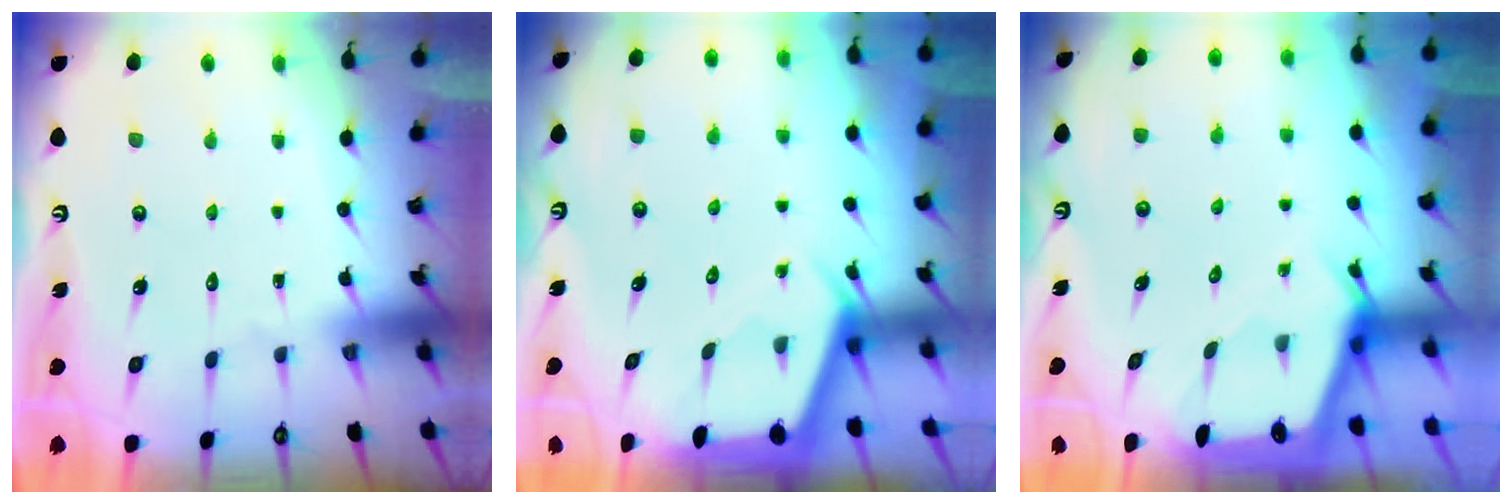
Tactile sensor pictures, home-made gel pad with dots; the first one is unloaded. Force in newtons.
{"total": 2.4, "press": 2.4, "slide": 0.3}
{"total": 2.4, "press": 2.4, "slide": 0.2}